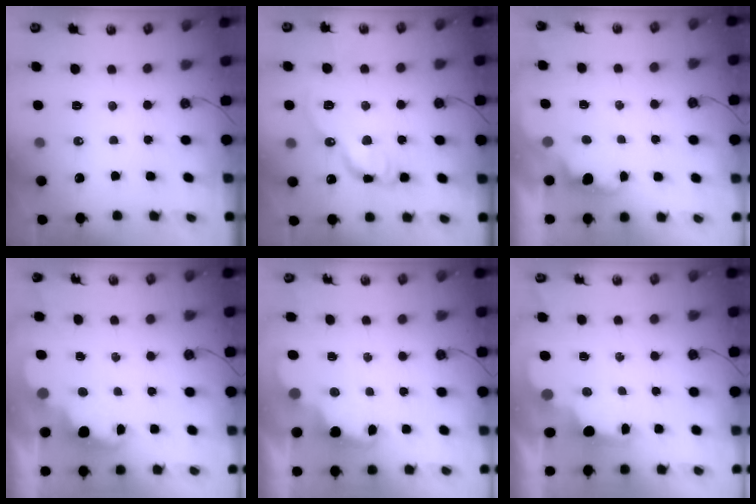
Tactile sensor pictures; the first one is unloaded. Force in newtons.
{"total": 14.7, "press": 14.7, "slide": 0.6}
{"total": 1.6, "press": 1.3, "slide": 0.8}
{"total": 2.5, "press": 2.5, "slide": 0.6}
{"total": 3.2, "press": 3.1, "slide": 0.6}
{"total": 2.4, "press": 2.3, "slide": 0.7}